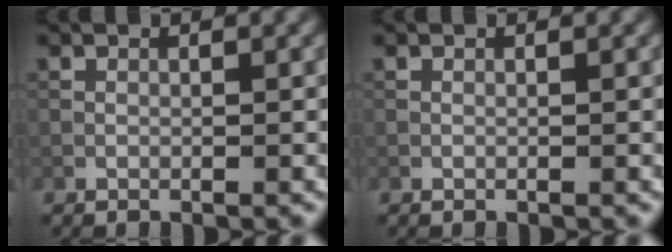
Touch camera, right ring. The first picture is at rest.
{"total": 0.0}